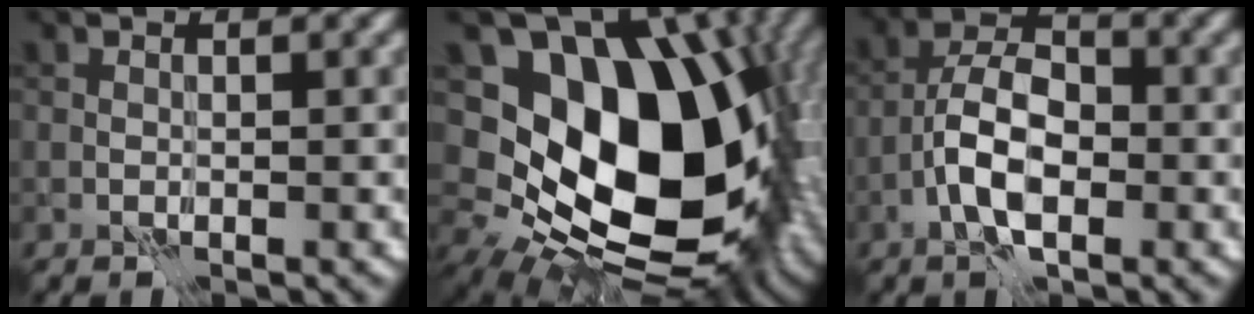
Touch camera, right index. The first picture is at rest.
{"total": 16.8, "force": [1.8, 11.6, 12.0], "torque": [-0.190, -0.013, 0.046]}
{"total": 5.6, "force": [-2.4, 2.7, 4.4], "torque": [-0.076, 0.009, -0.048]}